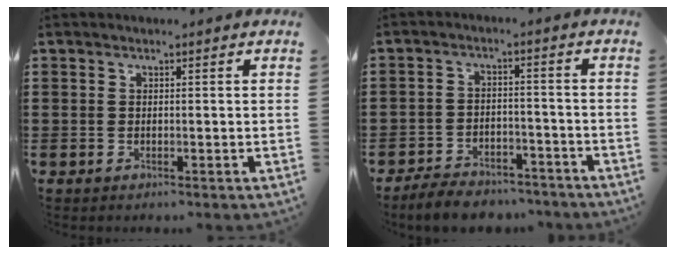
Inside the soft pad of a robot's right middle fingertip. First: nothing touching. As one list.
[{"total": 5.3, "force": [-5.2, 0.8, 0.9], "torque": [-0.020, 0.007, -0.103]}]